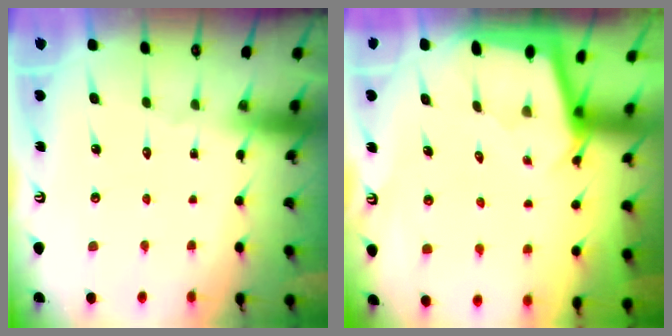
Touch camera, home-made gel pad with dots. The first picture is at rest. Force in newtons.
{"total": 2.1, "press": 2.1, "slide": 0.2}